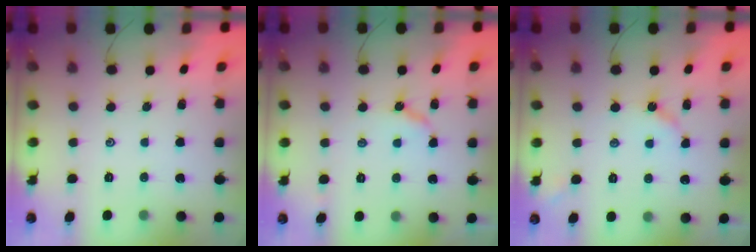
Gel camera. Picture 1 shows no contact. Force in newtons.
{"total": 6.0, "press": 6.0, "slide": 0.2}
{"total": 4.8, "press": 4.8, "slide": 0.4}